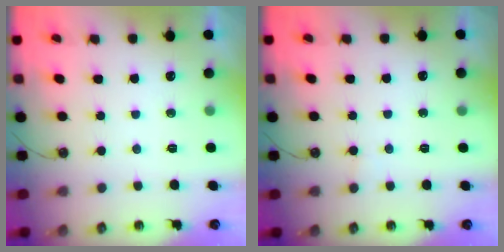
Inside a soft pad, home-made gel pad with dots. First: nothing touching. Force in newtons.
{"total": 3.7, "press": 3.7, "slide": 0.3}